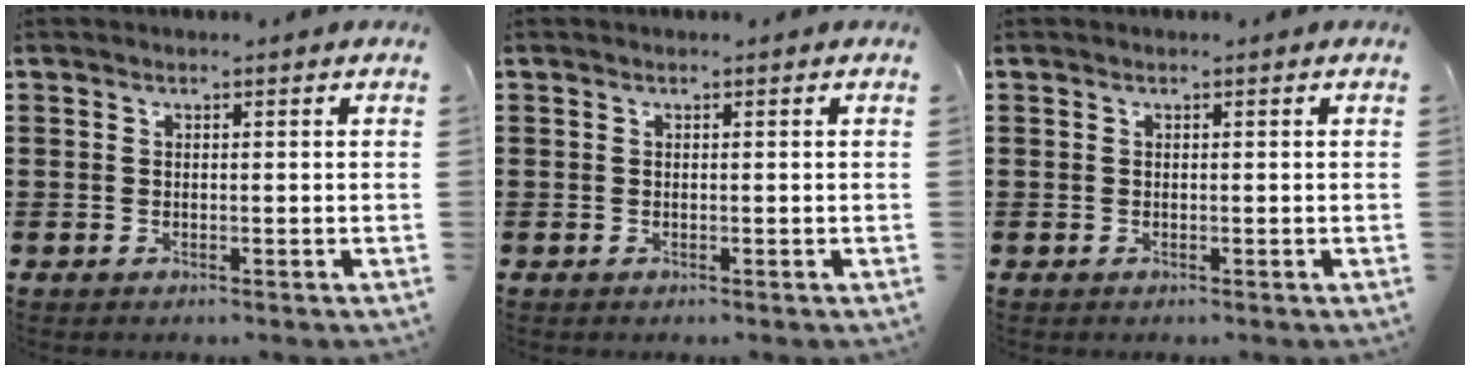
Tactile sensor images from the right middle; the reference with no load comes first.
{"total": 0.0}
{"total": 0.0}